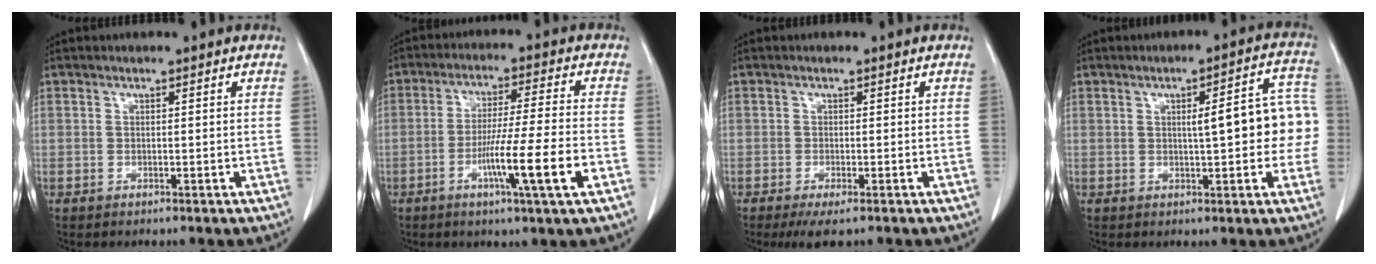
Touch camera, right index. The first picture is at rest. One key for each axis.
{"total": 10.9, "fx": -3.9, "fy": -1.1, "fz": 10.1, "tx": -0.177, "ty": -0.014, "tz": -0.068}
{"total": 3.6, "fx": -2.5, "fy": 0.7, "fz": 2.5, "tx": -0.040, "ty": -0.009, "tz": -0.038}
{"total": 10.0, "fx": 0.3, "fy": 2.3, "fz": 9.7, "tx": -0.117, "ty": 0.033, "tz": 0.003}